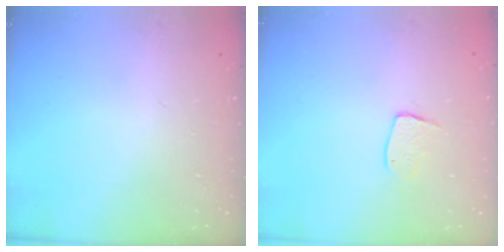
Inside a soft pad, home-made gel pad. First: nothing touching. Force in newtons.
{"total": 7.4, "press": 7.4, "slide": 0.4}